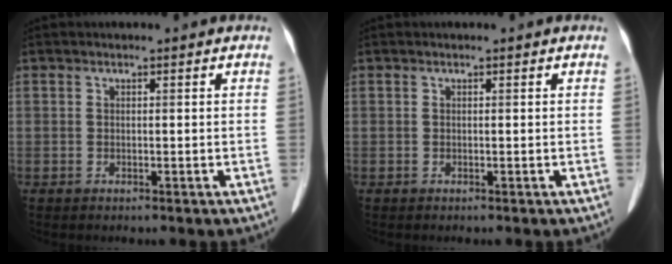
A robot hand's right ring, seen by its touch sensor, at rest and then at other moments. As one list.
[{"total": 0.0}]